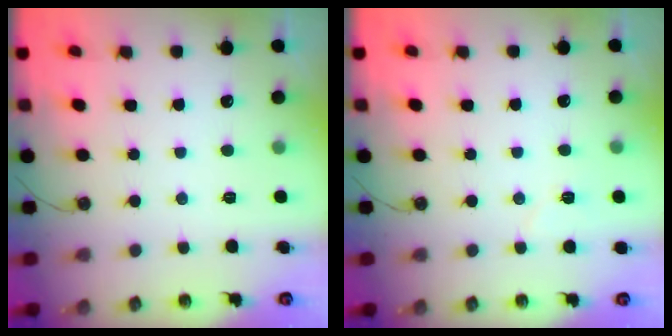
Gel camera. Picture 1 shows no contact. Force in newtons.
{"total": 4.2, "press": 3.7, "slide": 1.9}